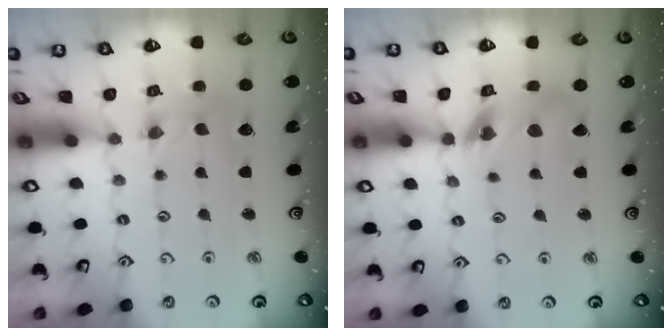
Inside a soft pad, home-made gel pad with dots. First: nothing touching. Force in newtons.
{"total": 12.1, "press": 12.0, "slide": 1.3}